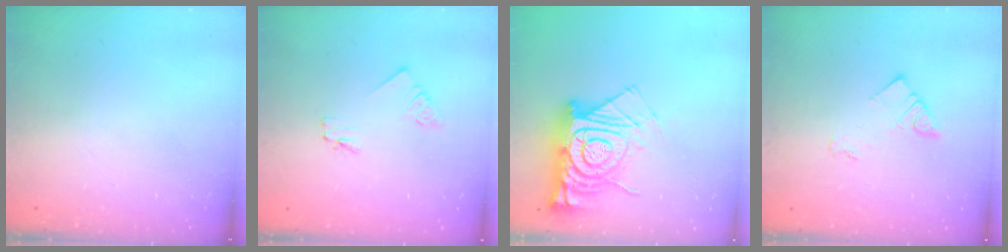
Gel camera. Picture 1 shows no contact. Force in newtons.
{"total": 1.7, "press": 1.7, "slide": 0.3}
{"total": 17.8, "press": 17.7, "slide": 1.6}
{"total": 3.8, "press": 3.8, "slide": 0.4}